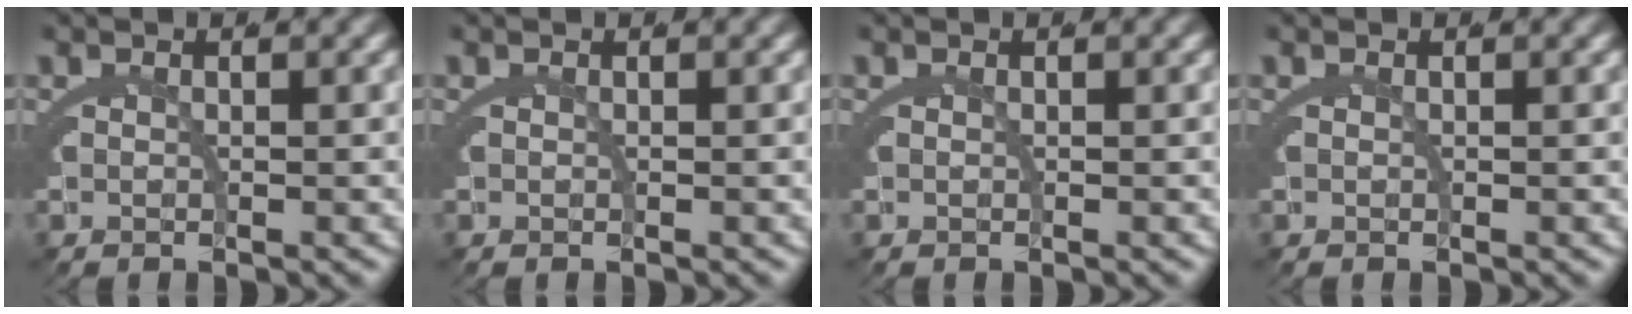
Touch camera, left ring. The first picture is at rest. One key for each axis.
{"total": 0.0}
{"total": 0.0}
{"total": 0.0}